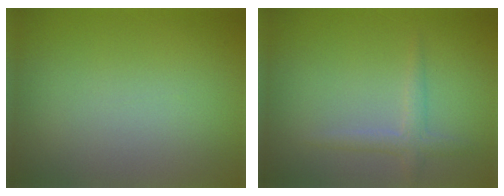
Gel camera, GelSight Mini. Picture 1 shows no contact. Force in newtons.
{"total": 1.7, "press": 1.7, "slide": 0.1}